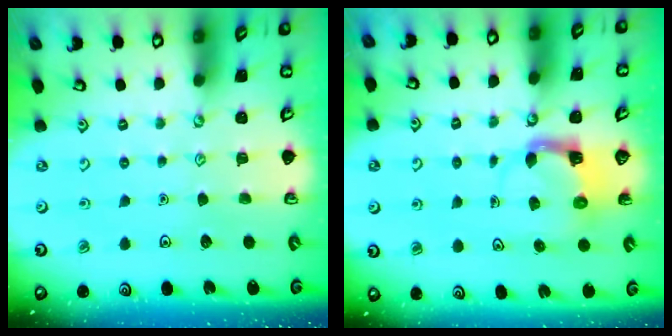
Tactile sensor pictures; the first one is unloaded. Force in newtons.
{"total": 4.0, "press": 3.9, "slide": 0.6}